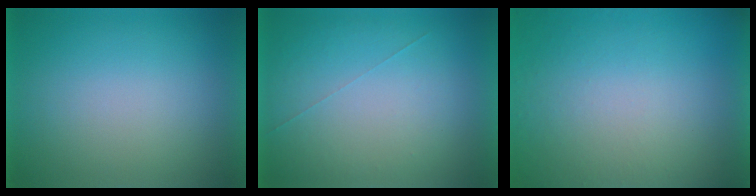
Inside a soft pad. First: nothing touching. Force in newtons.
{"total": 1.0}
{"total": 5.0}